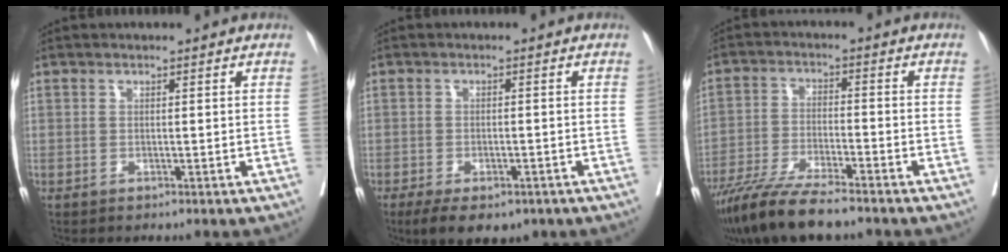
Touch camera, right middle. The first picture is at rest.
{"total": 8.5, "force": [-5.7, 3.9, 4.8], "torque": [-0.068, -0.005, -0.085]}
{"total": 11.1, "force": [-9.2, 0.9, 6.1], "torque": [-0.104, -0.031, -0.161]}